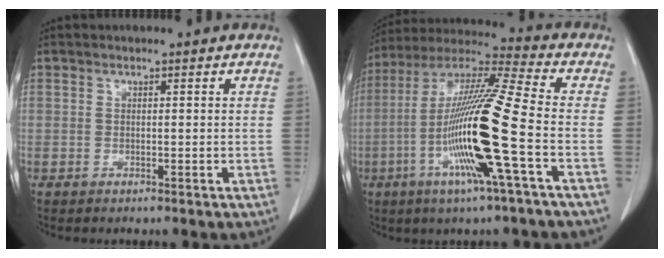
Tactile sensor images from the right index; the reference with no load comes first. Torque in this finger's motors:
{"motor_torque": [2.14, 0.00, 1.05, 0.21]}